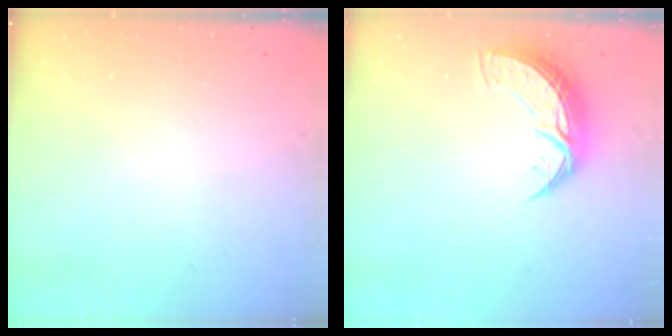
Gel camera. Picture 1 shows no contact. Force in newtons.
{"total": 7.9, "press": 7.9, "slide": 0.6}